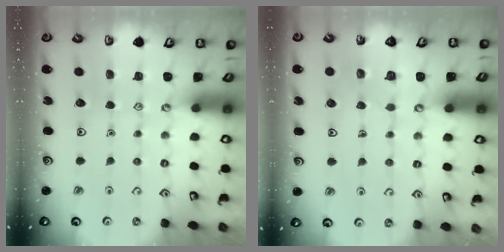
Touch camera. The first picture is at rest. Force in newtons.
{"total": 2.8, "press": 2.8, "slide": 0.1}